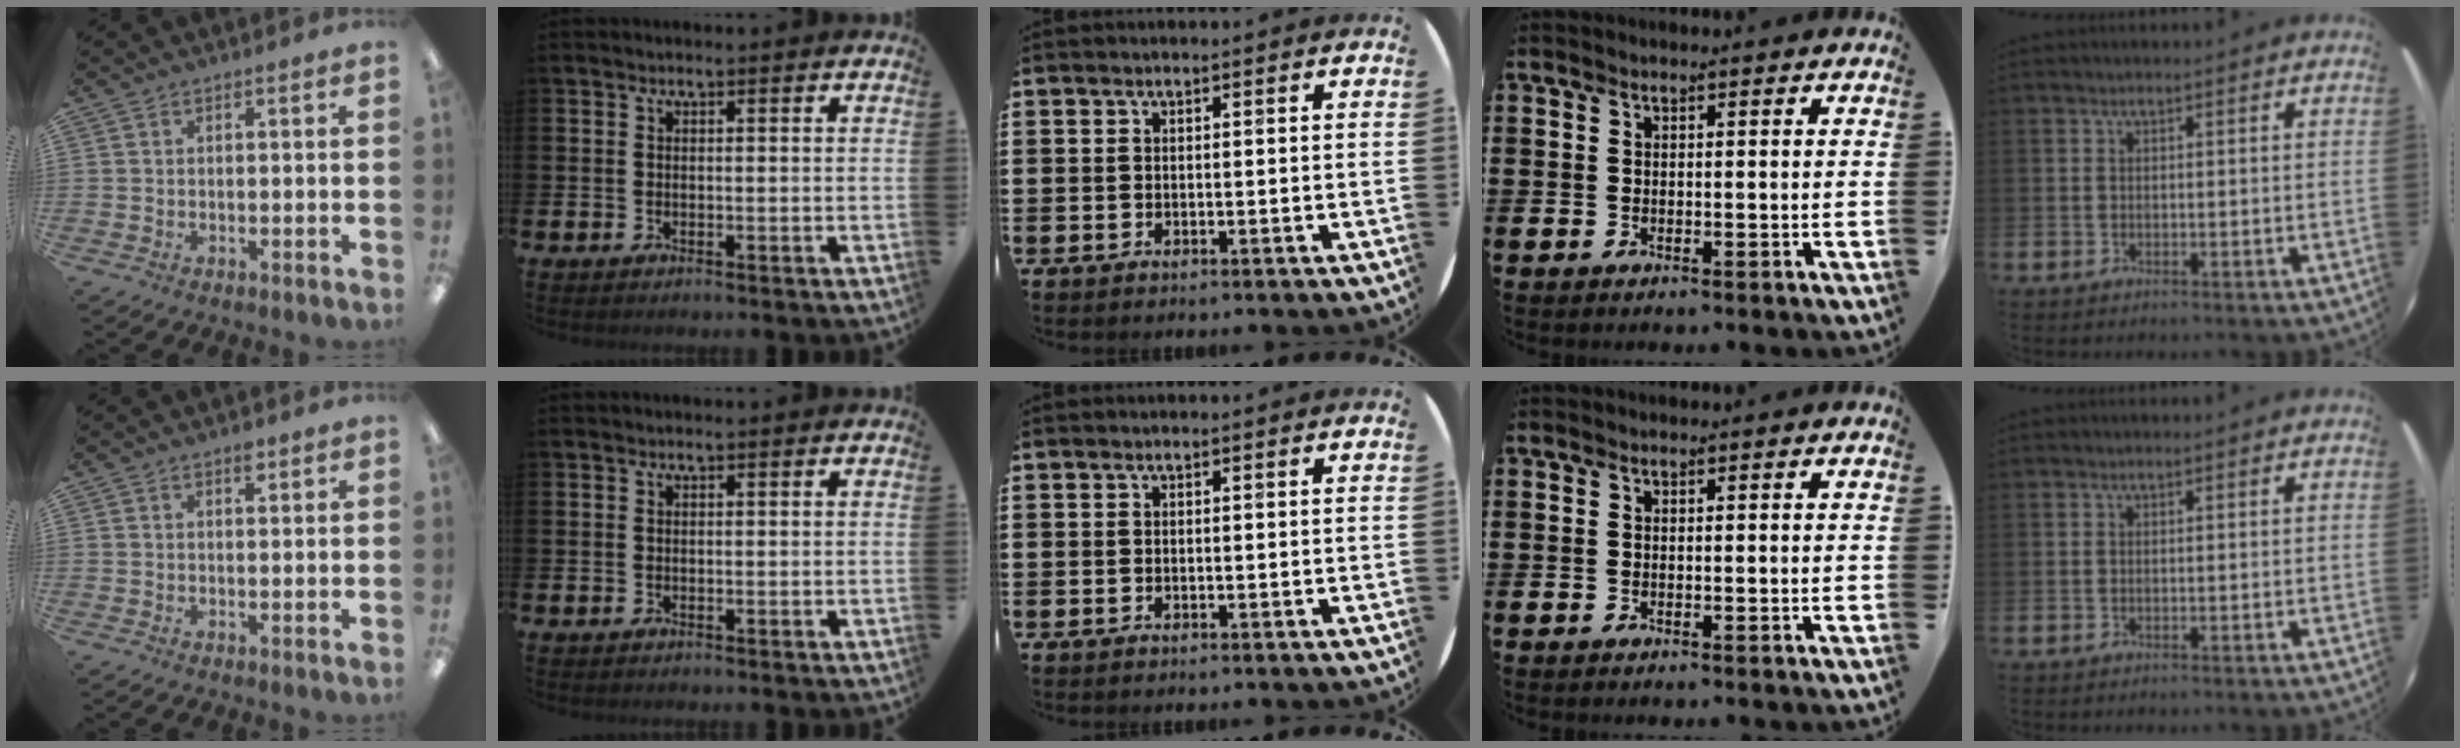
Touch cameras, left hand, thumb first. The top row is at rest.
{"thumb": {"total": 1.9, "force": [1.3, 0.8, 1.1], "torque": [0.000, -0.009, 0.017]}}